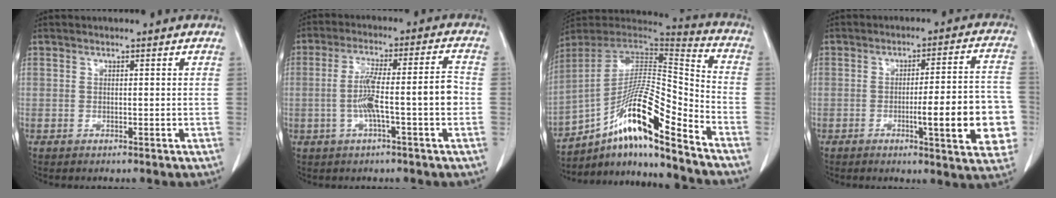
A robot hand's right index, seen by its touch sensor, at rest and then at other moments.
{"total": 9.3, "force": [-1.9, 0.3, 9.1], "torque": [-0.162, 0.023, -0.033]}
{"total": 18.4, "force": [-11.8, 1.5, 14.1], "torque": [-0.252, 0.008, -0.209]}
{"total": 13.9, "force": [-3.5, 2.0, 13.3], "torque": [-0.139, 0.016, -0.039]}